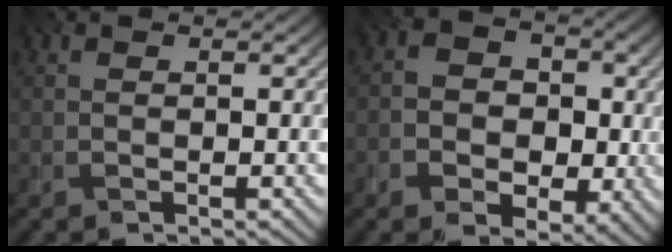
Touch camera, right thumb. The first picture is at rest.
{"total": 7.7, "force": [-1.6, 6.3, 4.1], "torque": [-0.075, -0.018, -0.037]}